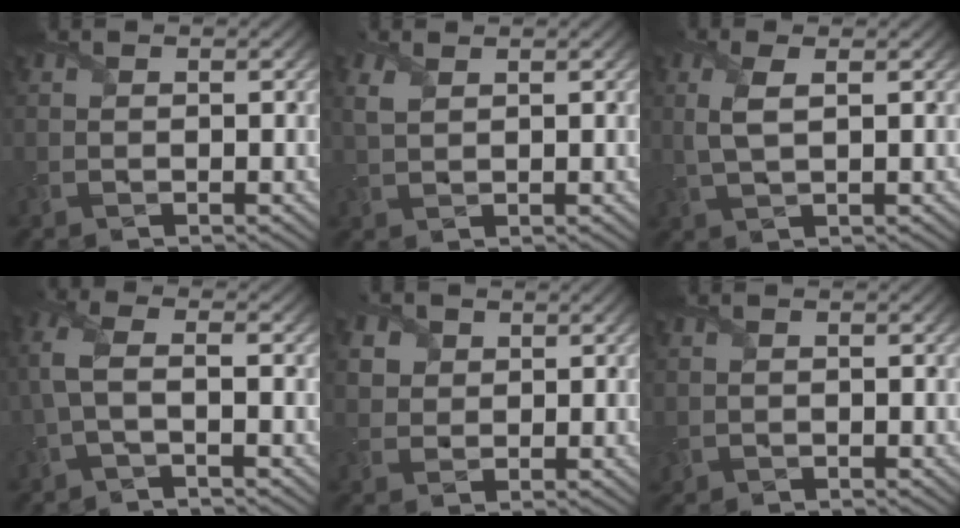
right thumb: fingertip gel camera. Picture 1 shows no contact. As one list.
[{"total": 2.2, "force": [1.1, 1.1, 1.6], "torque": [-0.045, 0.004, 0.025]}, {"total": 3.3, "force": [0.7, 1.0, 3.1], "torque": [-0.080, 0.004, 0.016]}, {"total": 4.1, "force": [-0.6, 1.5, 3.8], "torque": [-0.102, 0.012, -0.018]}, {"total": 3.9, "force": [1.9, 3.1, 1.4], "torque": [-0.063, -0.002, 0.039]}, {"total": 0.7, "force": [0.1, 0.7, 0.2], "torque": [-0.012, -0.002, 0.002]}]